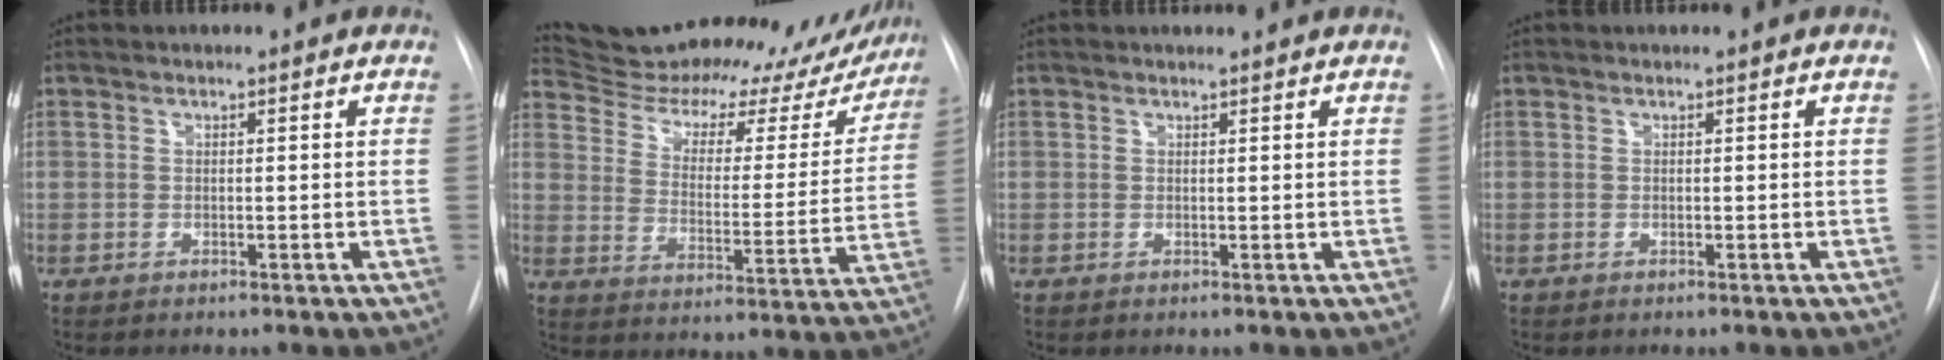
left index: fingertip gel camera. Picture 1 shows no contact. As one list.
[{"total": 26.6, "force": [24.3, 7.9, 7.6], "torque": [-0.117, -0.039, 0.312]}, {"total": 1.2, "force": [1.2, -0.1, 0.0], "torque": [-0.006, 0.002, 0.019]}, {"total": 0.0}]